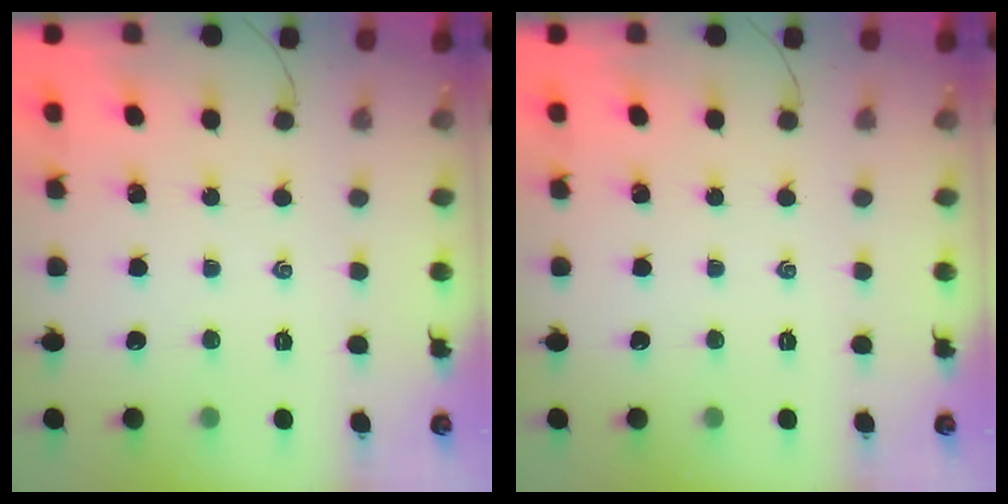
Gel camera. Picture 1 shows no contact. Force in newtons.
{"total": 0.0}